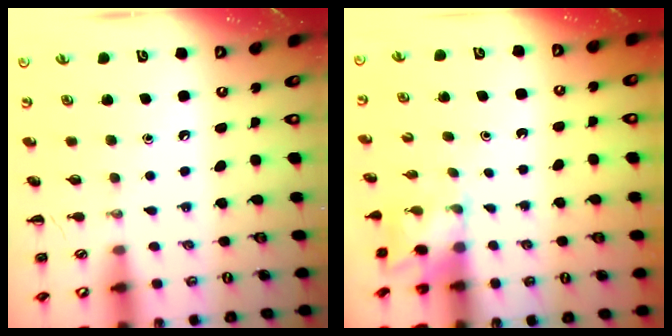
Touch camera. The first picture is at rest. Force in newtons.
{"total": 1.7, "press": 1.6, "slide": 0.6}